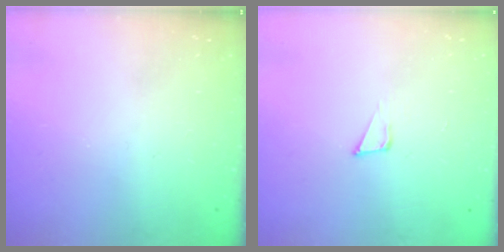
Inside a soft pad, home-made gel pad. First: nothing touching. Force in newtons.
{"total": 5.0, "press": 4.9, "slide": 0.8}